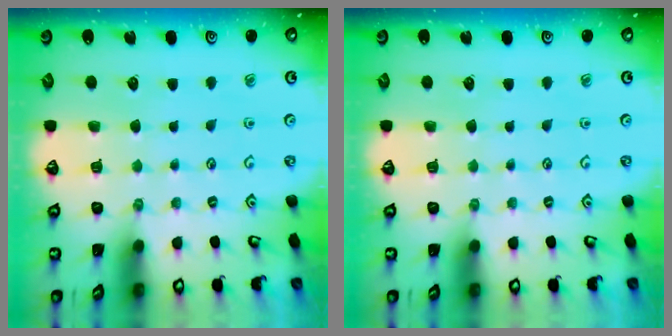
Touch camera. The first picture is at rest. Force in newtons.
{"total": 0.0}